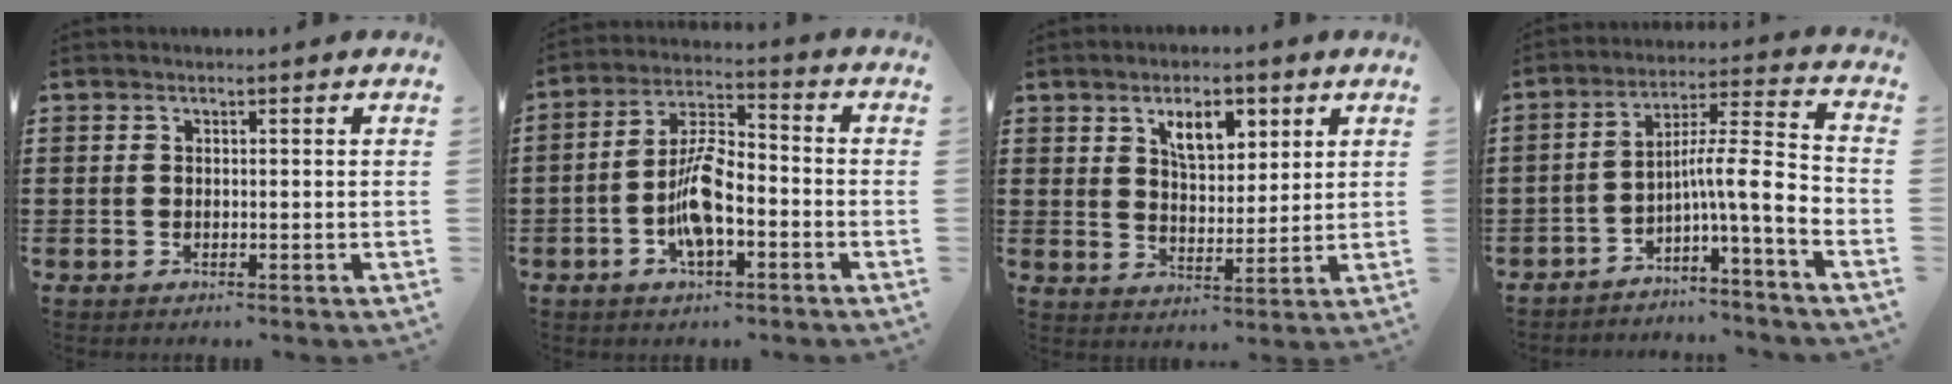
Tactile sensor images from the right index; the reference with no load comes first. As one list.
[{"total": 8.6, "force": [-2.8, 3.5, 7.4], "torque": [-0.157, 0.002, -0.056]}, {"total": 6.2, "force": [3.4, 3.0, 4.2], "torque": [-0.070, 0.001, 0.055]}, {"total": 8.0, "force": [-2.5, 0.7, 7.6], "torque": [-0.133, -0.024, -0.056]}]